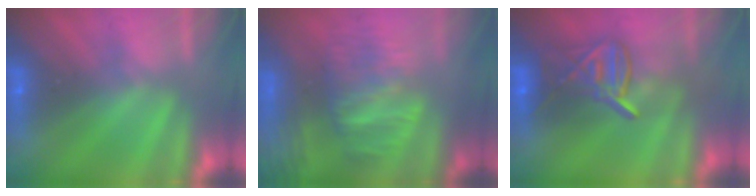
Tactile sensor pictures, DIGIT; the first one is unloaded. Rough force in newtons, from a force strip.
{"total": 6.5}
{"total": 7.1}